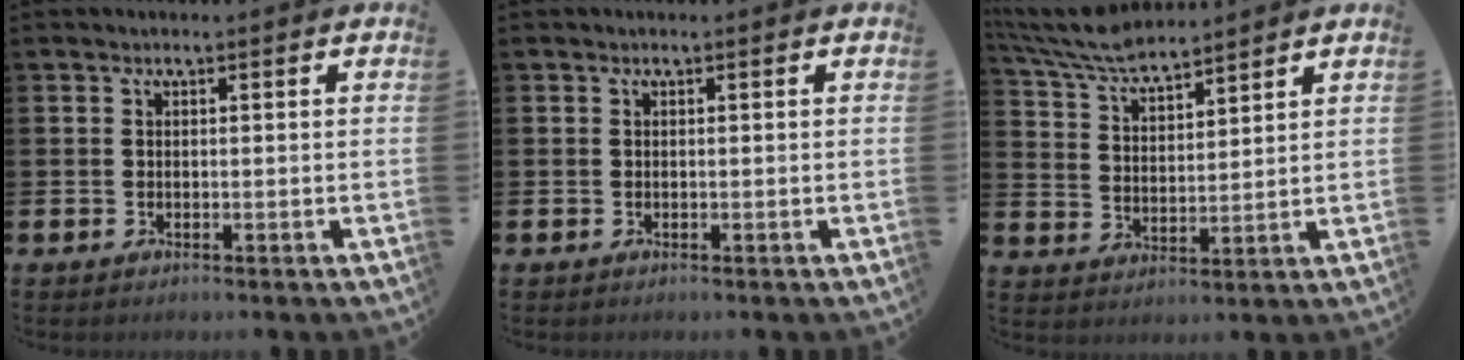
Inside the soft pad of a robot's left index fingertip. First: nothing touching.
{"total": 0.0}
{"total": 6.7, "force": [6.4, 1.0, 1.8], "torque": [-0.062, -0.033, 0.116]}